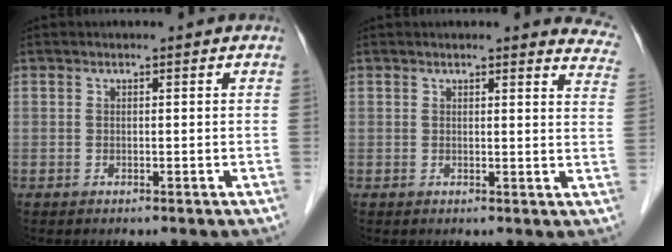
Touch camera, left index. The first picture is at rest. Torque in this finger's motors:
{"motor_torque": [0.37, -0.36, 0.11, 0.00]}